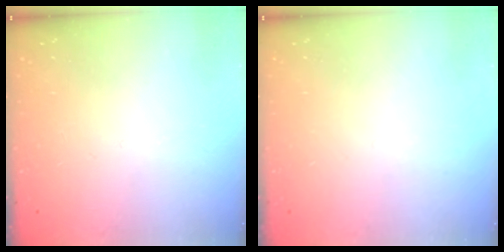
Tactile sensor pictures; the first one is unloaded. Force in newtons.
{"total": 0.0}